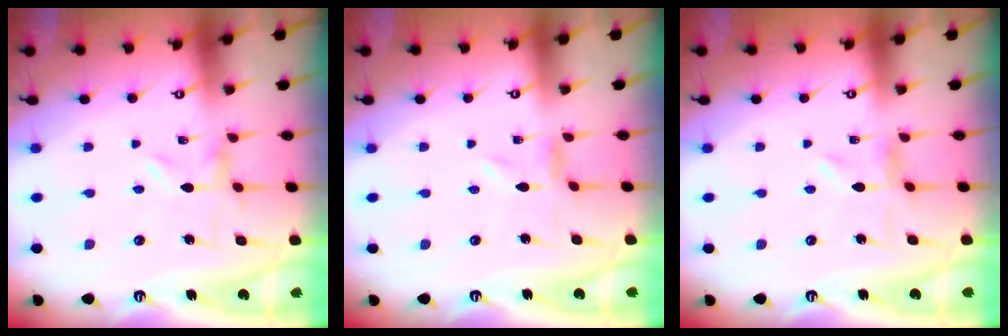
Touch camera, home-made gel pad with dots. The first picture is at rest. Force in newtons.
{"total": 0.0}
{"total": 0.7, "press": 0.7, "slide": 0.2}